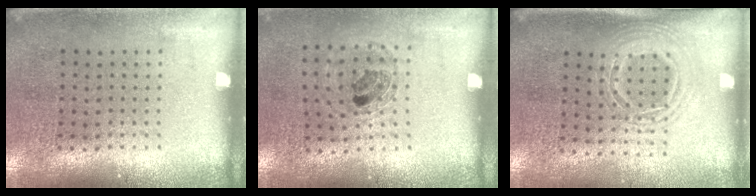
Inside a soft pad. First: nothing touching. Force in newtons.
{"total": 0.9, "press": 0.9, "slide": 0.2}
{"total": 1.5, "press": 1.3, "slide": 0.8}